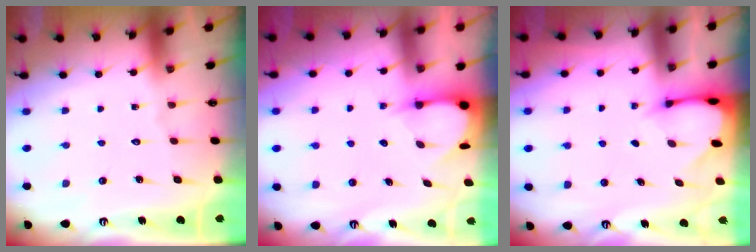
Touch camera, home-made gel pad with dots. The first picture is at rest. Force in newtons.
{"total": 3.4, "press": 3.4, "slide": 0.3}
{"total": 2.4, "press": 2.4, "slide": 0.1}